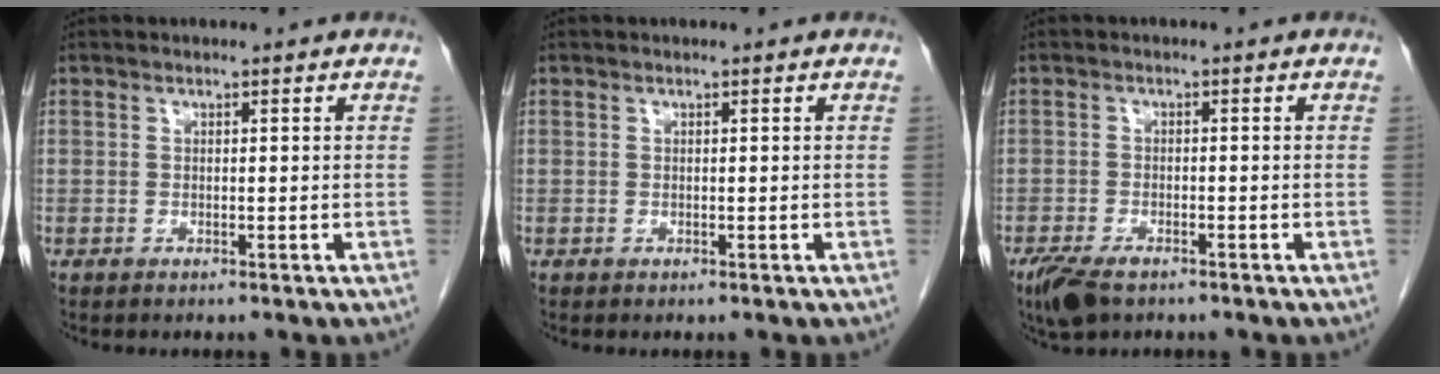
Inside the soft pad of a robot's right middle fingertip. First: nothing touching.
{"total": 0.0}
{"total": 5.3, "force": [-3.8, 2.1, 3.0], "torque": [-0.057, -0.009, -0.064]}